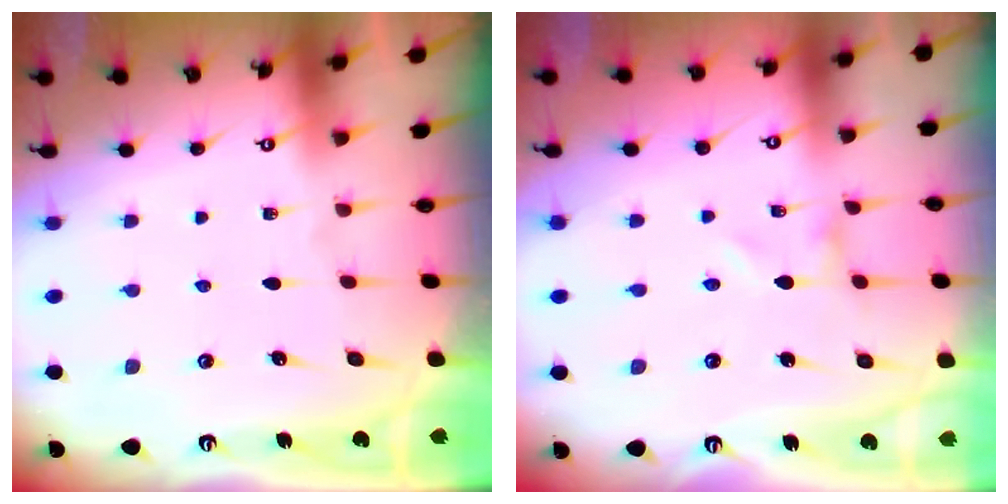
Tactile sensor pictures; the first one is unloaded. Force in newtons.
{"total": 0.0}